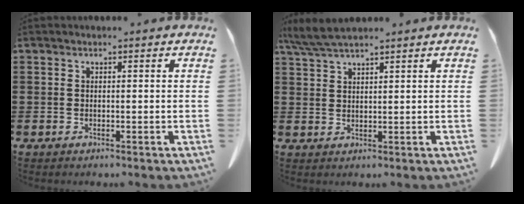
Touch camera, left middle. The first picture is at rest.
{"total": 4.2, "force": [3.5, 0.4, 2.2], "torque": [-0.053, -0.005, 0.066]}